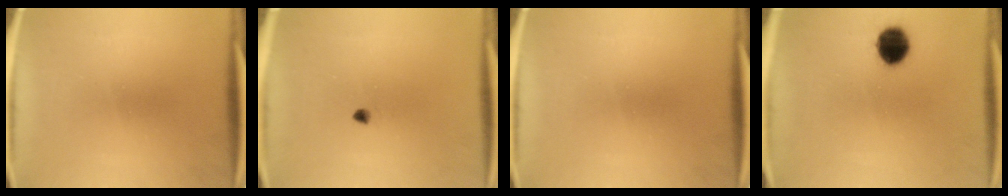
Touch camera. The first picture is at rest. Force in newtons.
{"total": 1.1}
{"total": 0.0}
{"total": 8.3}